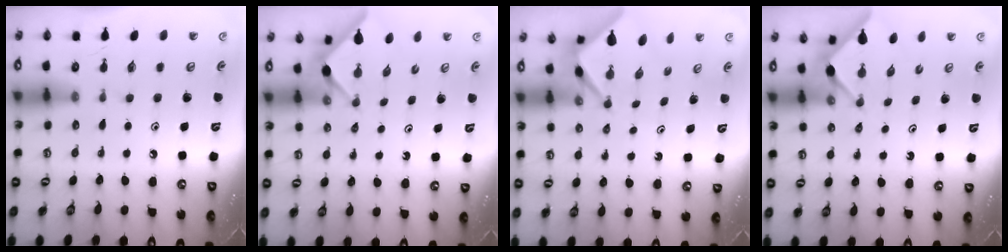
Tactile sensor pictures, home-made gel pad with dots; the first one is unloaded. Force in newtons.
{"total": 3.0, "press": 3.0, "slide": 0.3}
{"total": 2.5, "press": 2.5, "slide": 0.1}
{"total": 3.0, "press": 3.0, "slide": 0.3}